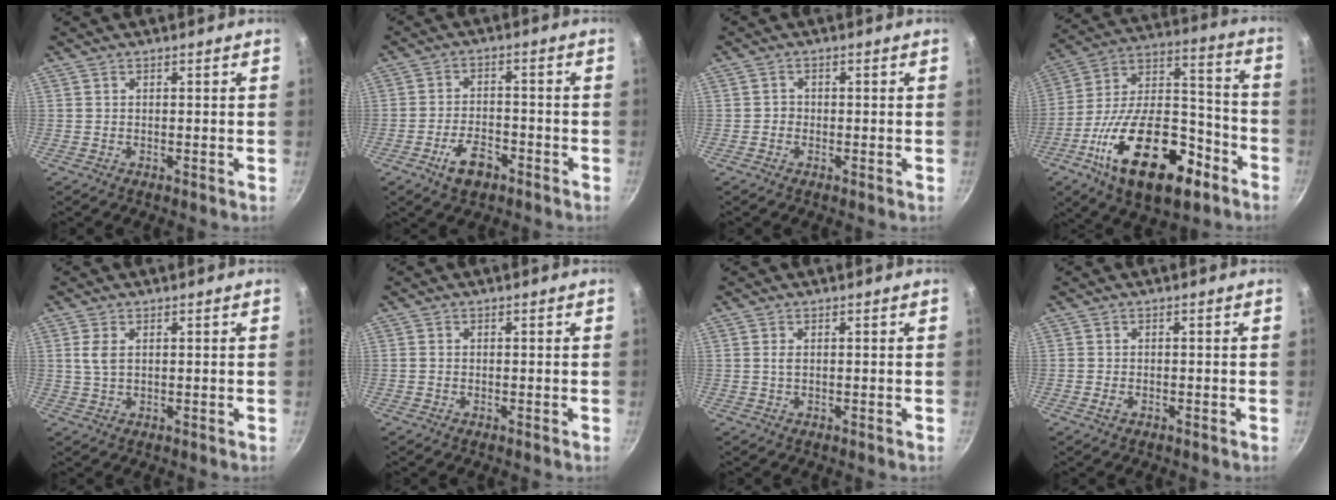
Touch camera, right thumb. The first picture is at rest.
{"total": 6.7, "force": [-3.8, 3.4, 4.3], "torque": [-0.065, 0.024, -0.066]}
{"total": 1.3, "force": [-0.5, 1.2, 0.3], "torque": [0.000, 0.002, -0.010]}
{"total": 27.7, "force": [-12.9, 13.7, 20.3], "torque": [-0.306, 0.072, -0.209]}
{"total": 3.3, "force": [0.8, 1.9, 2.5], "torque": [-0.053, -0.001, 0.017]}
{"total": 0.6, "force": [-0.2, 0.5, 0.2], "torque": [-0.004, 0.003, -0.005]}
{"total": 1.4, "force": [0.3, 0.8, 1.1], "torque": [-0.022, -0.001, 0.004]}
{"total": 1.3, "force": [-0.6, 0.8, 0.8], "torque": [-0.022, 0.003, -0.013]}